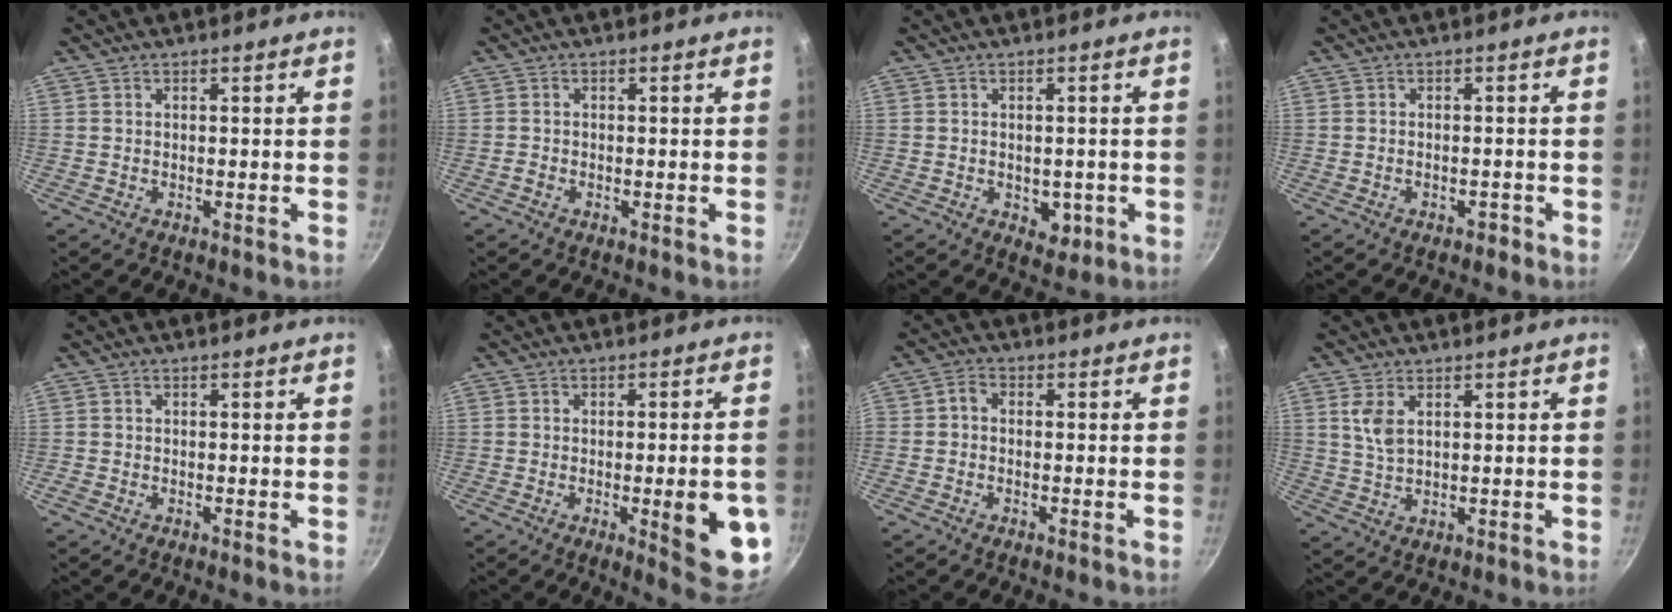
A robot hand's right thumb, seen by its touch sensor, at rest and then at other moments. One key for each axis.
{"total": 0.7, "fx": -0.5, "fy": 0.4, "fz": 0.2, "tx": -0.005, "ty": 0.003, "tz": -0.012}
{"total": 4.4, "fx": -1.1, "fy": 3.1, "fz": 2.9, "tx": -0.019, "ty": 0.000, "tz": -0.007}
{"total": 1.2, "fx": -0.9, "fy": 0.6, "fz": 0.5, "tx": 0.000, "ty": 0.015, "tz": -0.007}
{"total": 0.6, "fx": -0.3, "fy": 0.4, "fz": 0.3, "tx": -0.006, "ty": 0.001, "tz": -0.008}
{"total": 12.5, "fx": -2.9, "fy": 3.4, "fz": 11.7, "tx": -0.115, "ty": 0.003, "tz": -0.031}
{"total": 2.1, "fx": -0.7, "fy": 1.1, "fz": 1.6, "tx": -0.045, "ty": 0.010, "tz": -0.023}
{"total": 4.5, "fx": 1.7, "fy": 2.3, "fz": 3.4, "tx": -0.066, "ty": -0.009, "tz": 0.036}